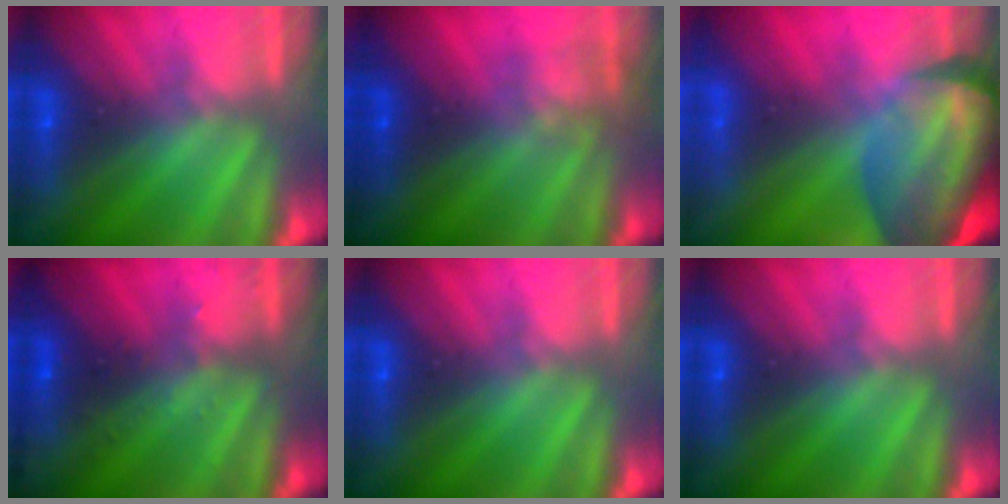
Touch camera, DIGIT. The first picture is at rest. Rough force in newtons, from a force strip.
{"total": 2.4}
{"total": 7.1}
{"total": 3.0}
{"total": 0.0}
{"total": 0.0}